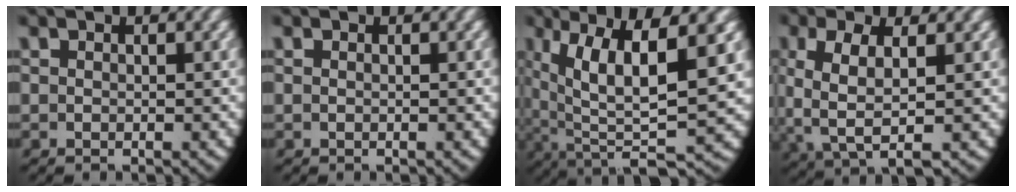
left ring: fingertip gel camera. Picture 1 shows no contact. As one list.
[{"total": 0.0}, {"total": 11.9, "force": [1.2, 6.0, 10.2], "torque": [-0.173, -0.021, 0.035]}, {"total": 6.1, "force": [0.0, 3.5, 5.0], "torque": [-0.114, -0.018, 0.014]}]